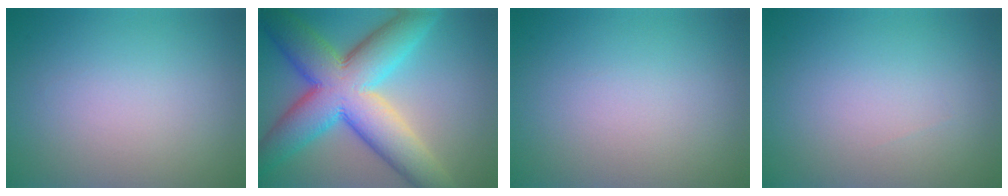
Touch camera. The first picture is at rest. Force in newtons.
{"total": 12.8, "press": 12.7, "slide": 0.6}
{"total": 0.0}
{"total": 0.0}